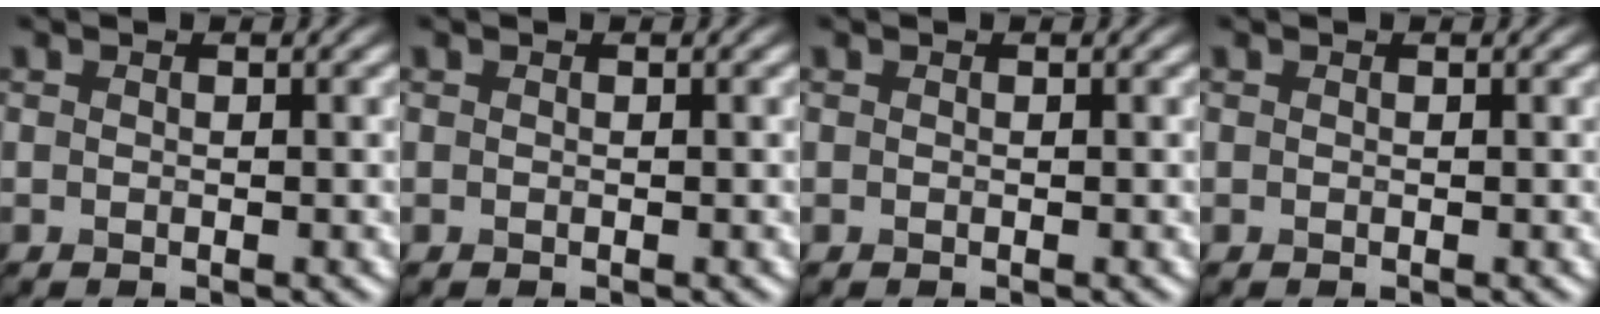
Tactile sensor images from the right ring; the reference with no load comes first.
{"total": 0.0}
{"total": 0.0}
{"total": 0.0}